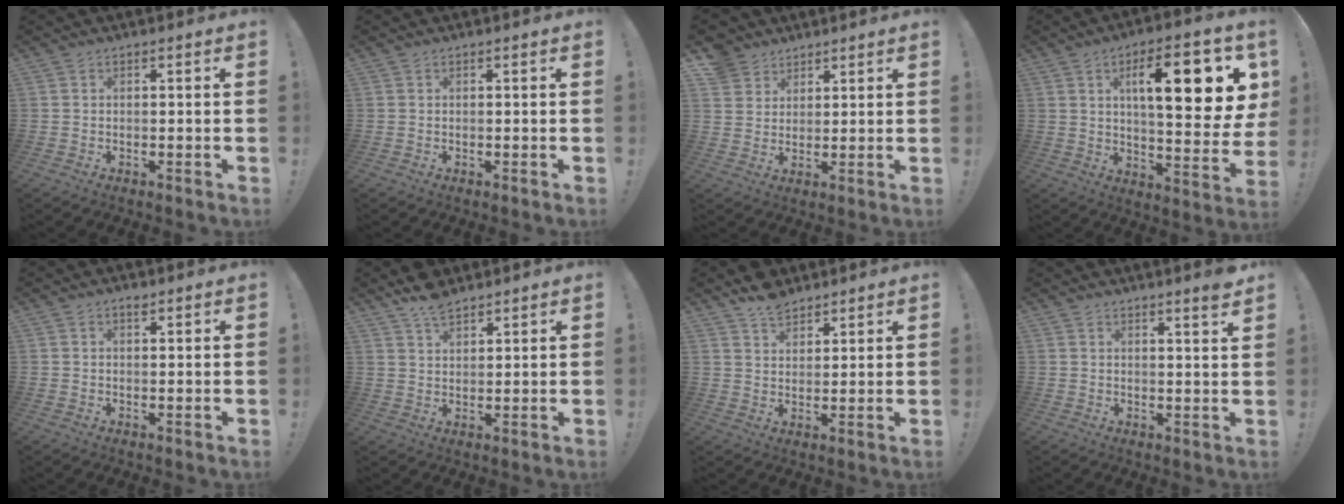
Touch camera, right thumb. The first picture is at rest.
{"total": 0.0}
{"total": 7.0, "force": [4.9, 4.9, 0.5], "torque": [-0.008, -0.042, 0.097]}
{"total": 19.0, "force": [6.5, 6.0, 16.9], "torque": [-0.245, -0.022, 0.088]}
{"total": 1.2, "force": [0.9, 0.3, 0.8], "torque": [-0.006, -0.003, 0.015]}
{"total": 6.9, "force": [5.6, 2.8, 3.0], "torque": [-0.055, -0.025, 0.104]}
{"total": 7.2, "force": [6.0, 3.4, 2.3], "torque": [-0.039, -0.032, 0.113]}
{"total": 3.4, "force": [3.0, -0.2, 1.7], "torque": [-0.007, -0.029, 0.046]}